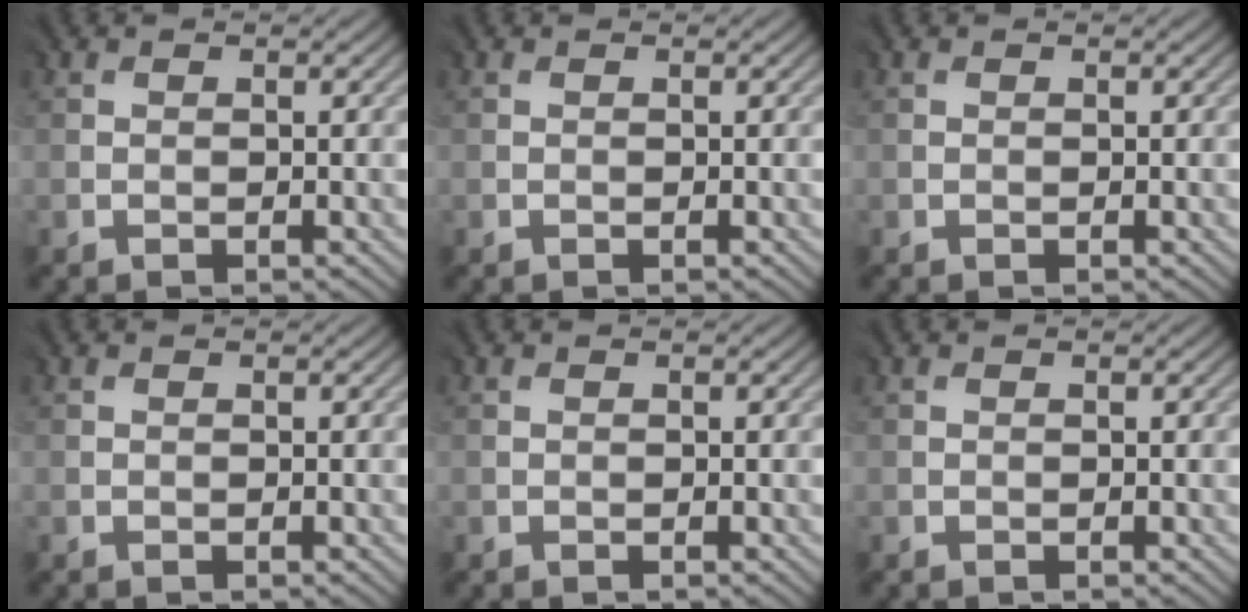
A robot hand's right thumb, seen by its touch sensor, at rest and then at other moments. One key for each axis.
{"total": 0.0}
{"total": 0.0}
{"total": 0.0}
{"total": 0.0}
{"total": 0.0}